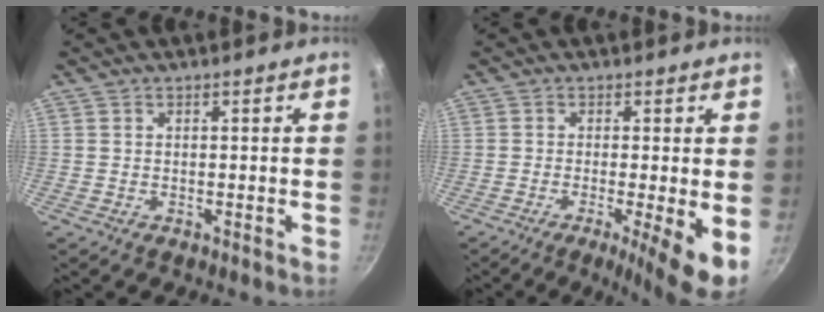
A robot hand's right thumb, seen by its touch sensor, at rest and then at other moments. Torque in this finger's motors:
{"motor_torque": [-0.20, 0.51, 0.06, -0.07, 0.07]}